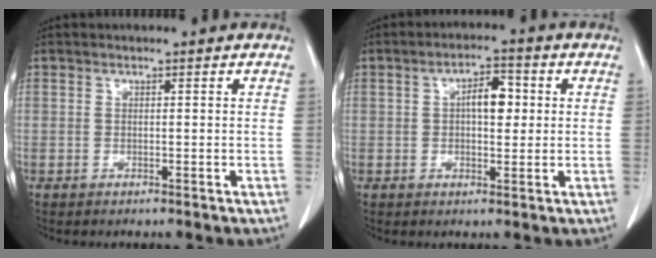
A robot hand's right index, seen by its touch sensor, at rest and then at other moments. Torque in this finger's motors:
{"motor_torque": [0.61, -0.07, 0.12, 0.08]}